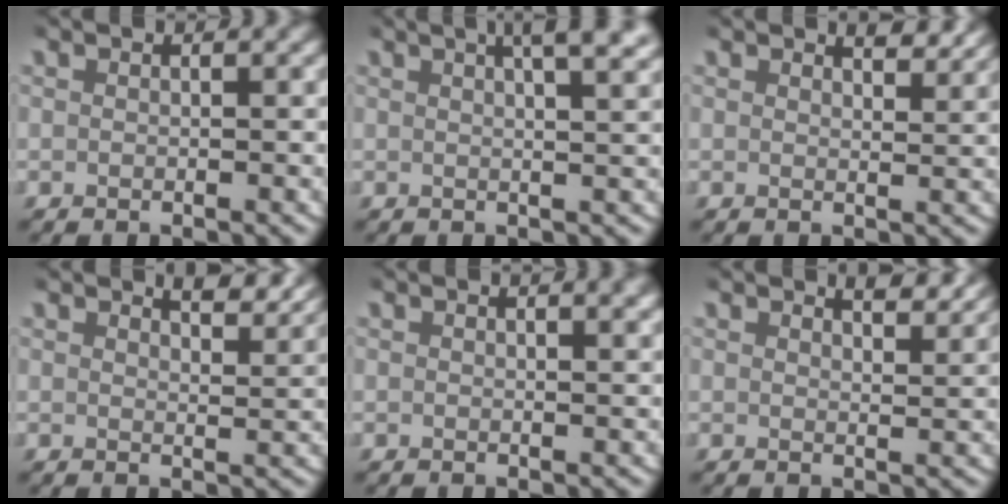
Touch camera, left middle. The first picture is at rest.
{"total": 7.2, "force": [4.1, 2.7, 5.2], "torque": [-0.064, 0.023, 0.051]}
{"total": 2.3, "force": [2.1, 0.3, 0.8], "torque": [-0.006, -0.005, 0.033]}
{"total": 3.5, "force": [3.1, 0.5, 1.4], "torque": [-0.015, -0.002, 0.048]}
{"total": 1.0, "force": [0.8, 0.0, 0.7], "torque": [-0.004, 0.001, 0.010]}
{"total": 2.7, "force": [2.5, 0.3, 1.0], "torque": [-0.011, -0.005, 0.039]}